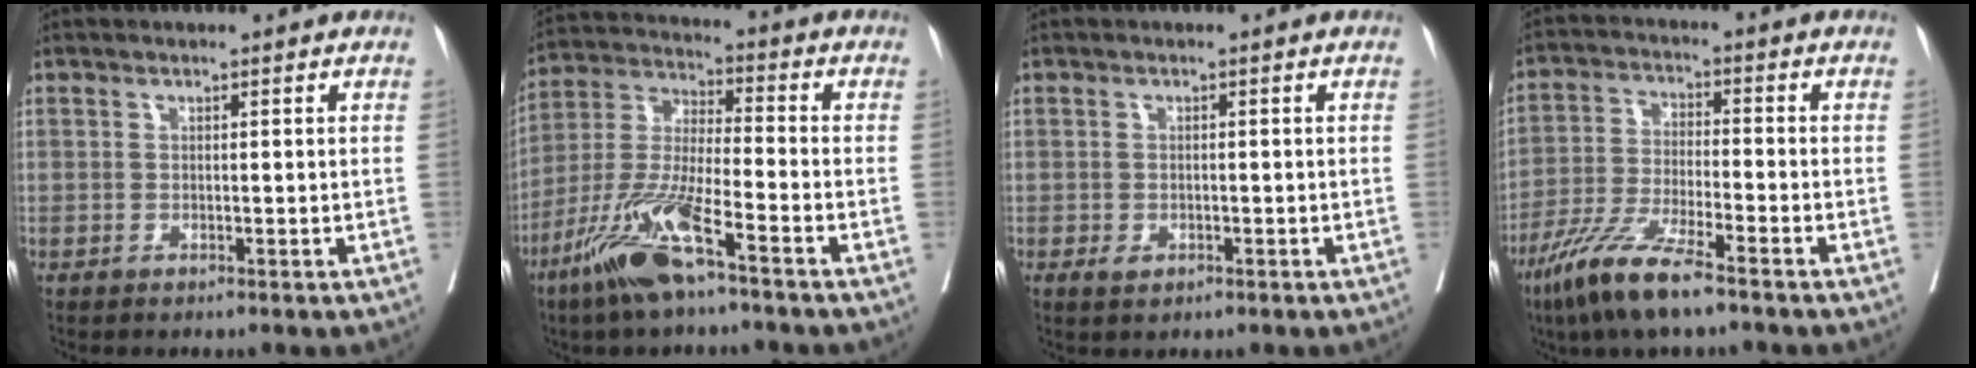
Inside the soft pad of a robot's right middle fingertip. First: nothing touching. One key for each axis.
{"total": 12.8, "fx": -7.7, "fy": 1.4, "fz": 10.1, "tx": -0.219, "ty": -0.025, "tz": -0.153}
{"total": 1.7, "fx": -0.7, "fy": 1.1, "fz": 1.1, "tx": -0.016, "ty": 0.001, "tz": -0.004}
{"total": 10.1, "fx": -7.0, "fy": 0.9, "fz": 7.3, "tx": -0.153, "ty": -0.027, "tz": -0.136}